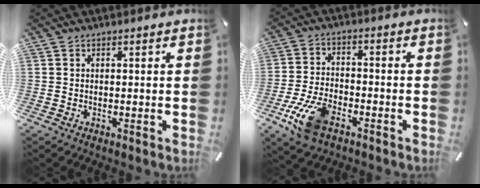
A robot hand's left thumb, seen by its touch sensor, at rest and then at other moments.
{"total": 11.1, "force": [-6.0, 5.7, 7.4], "torque": [-0.156, 0.023, -0.110]}